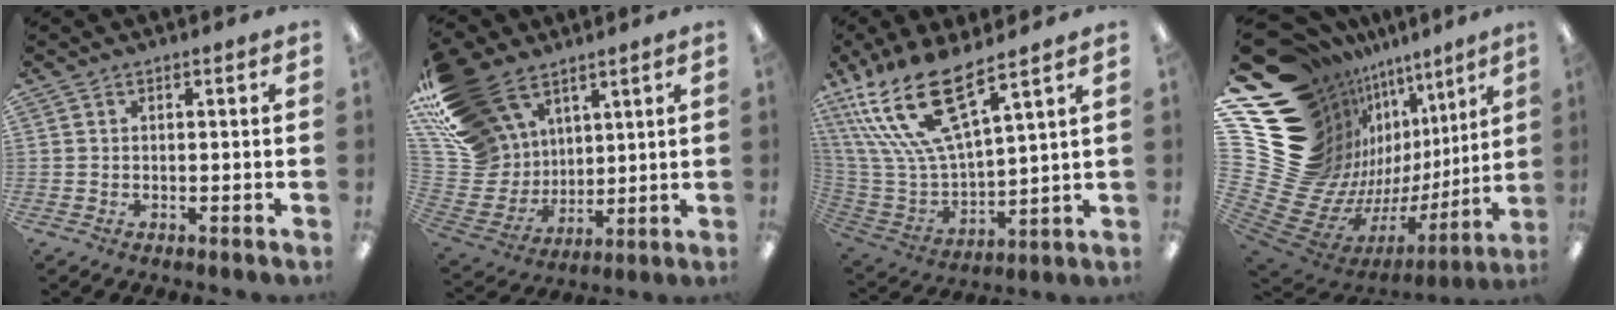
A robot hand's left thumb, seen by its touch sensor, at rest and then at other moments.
{"total": 21.2, "force": [13.4, 13.9, 8.8], "torque": [-0.223, -0.075, 0.270]}
{"total": 20.3, "force": [13.3, 6.5, 13.9], "torque": [-0.310, -0.083, 0.229]}
{"total": 25.3, "force": [8.3, 17.8, 15.9], "torque": [-0.263, -0.161, 0.238]}